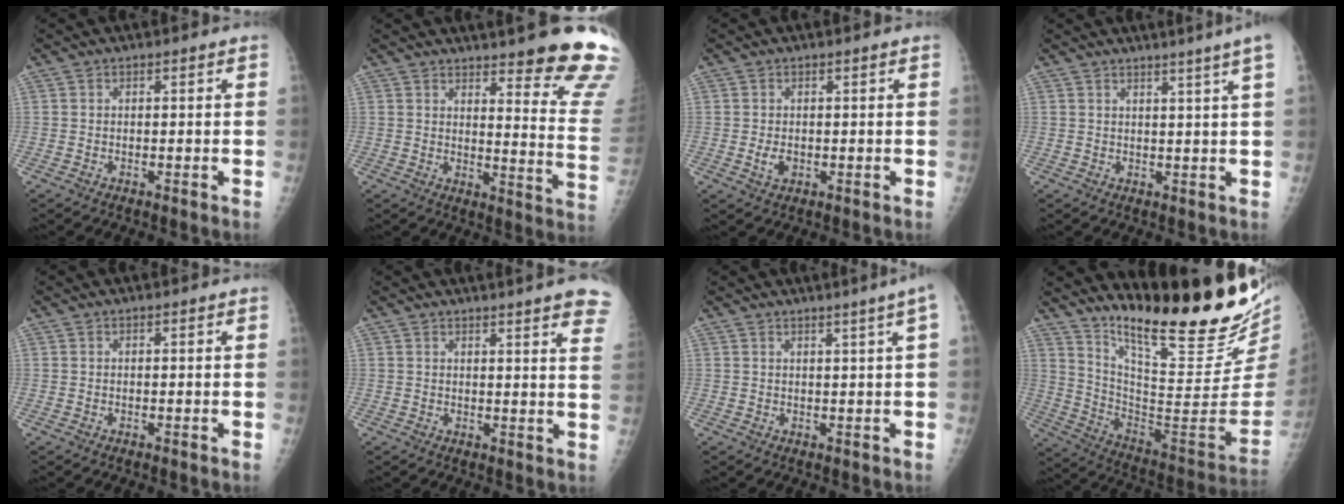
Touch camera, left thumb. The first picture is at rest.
{"total": 18.2, "force": [14.7, 2.3, 10.5], "torque": [-0.103, -0.124, 0.172]}
{"total": 2.2, "force": [-0.2, 1.5, 1.6], "torque": [-0.028, -0.003, 0.001]}
{"total": 5.9, "force": [4.1, -1.4, 4.0], "torque": [-0.052, -0.015, 0.046]}
{"total": 0.0}
{"total": 11.4, "force": [8.6, 1.1, 7.4], "torque": [-0.070, -0.027, 0.082]}
{"total": 3.4, "force": [1.8, -0.9, 2.7], "torque": [-0.037, -0.006, 0.027]}
{"total": 28.0, "force": [21.9, 4.0, 17.0], "torque": [-0.240, -0.149, 0.332]}